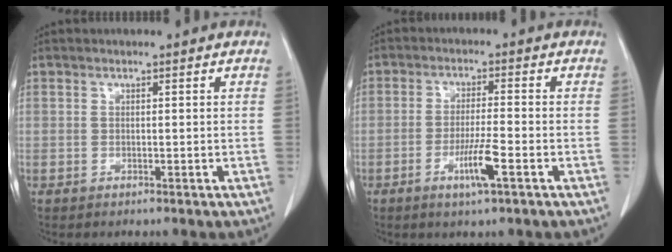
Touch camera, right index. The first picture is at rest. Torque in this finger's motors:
{"motor_torque": [1.26, -0.42, 0.60, 0.10]}